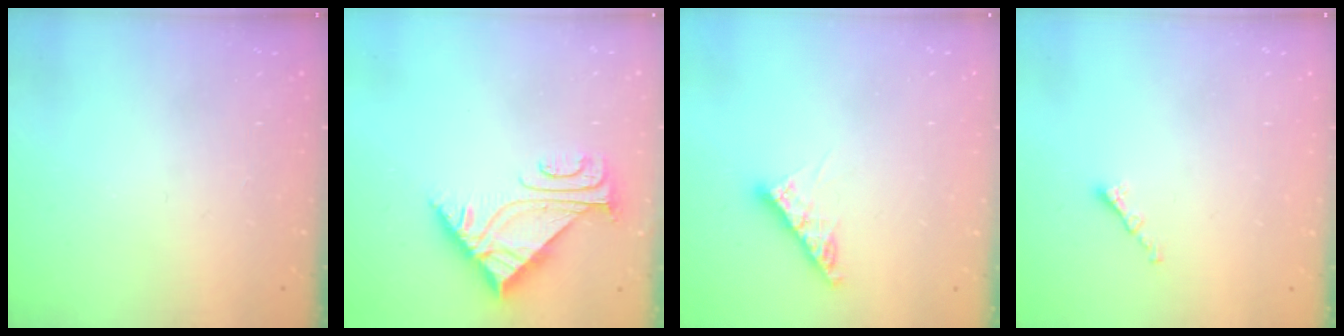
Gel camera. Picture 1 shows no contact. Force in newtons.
{"total": 5.5, "press": 5.4, "slide": 0.8}
{"total": 7.9, "press": 7.8, "slide": 0.6}
{"total": 1.4, "press": 1.2, "slide": 0.6}